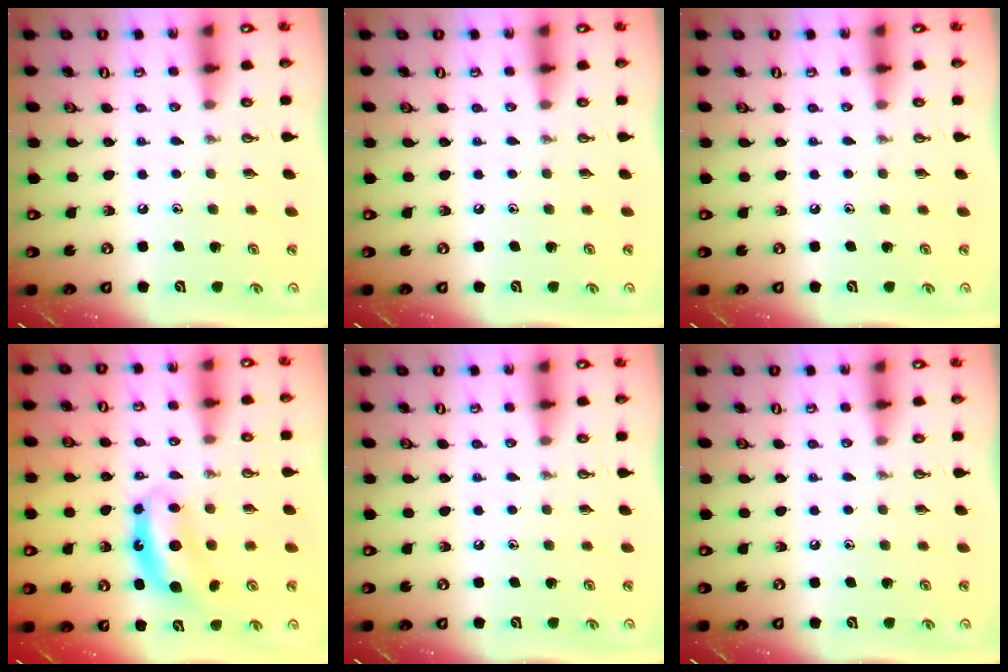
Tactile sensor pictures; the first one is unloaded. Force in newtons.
{"total": 0.0}
{"total": 0.0}
{"total": 7.6, "press": 7.6, "slide": 0.6}
{"total": 0.0}
{"total": 0.0}